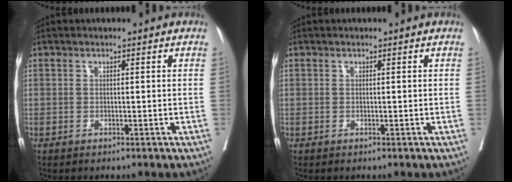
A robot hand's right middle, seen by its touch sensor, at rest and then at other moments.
{"total": 0.0}